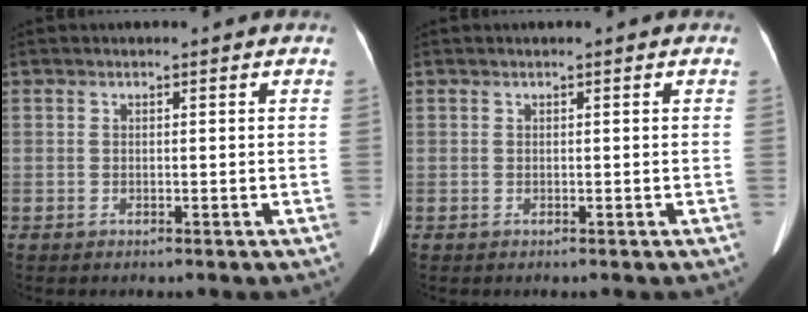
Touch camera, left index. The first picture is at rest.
{"total": 0.0}